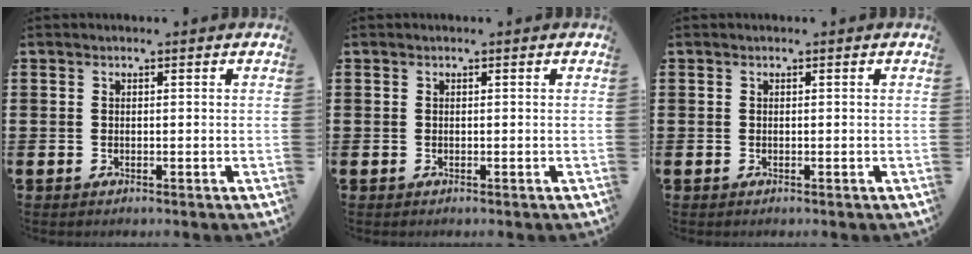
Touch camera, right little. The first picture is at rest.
{"total": 0.0}
{"total": 0.0}